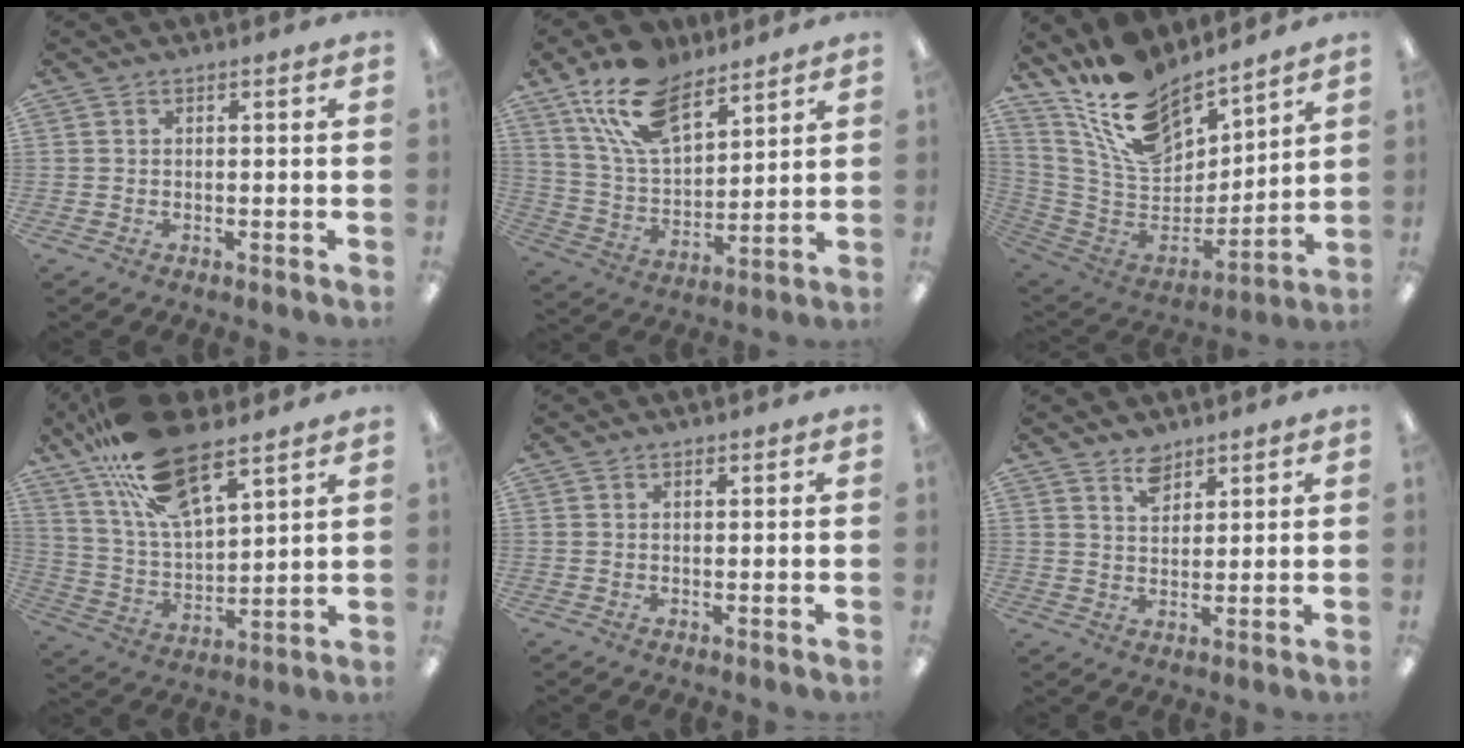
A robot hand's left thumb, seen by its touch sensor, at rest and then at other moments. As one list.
[{"total": 17.8, "force": [12.2, 8.6, 9.7], "torque": [-0.188, -0.048, 0.223]}, {"total": 18.2, "force": [14.6, 7.7, 7.8], "torque": [-0.175, -0.094, 0.268]}, {"total": 20.6, "force": [14.2, 7.6, 12.8], "torque": [-0.241, -0.062, 0.252]}, {"total": 0.8, "force": [0.6, 0.4, 0.2], "torque": [-0.005, 0.001, 0.011]}, {"total": 4.9, "force": [3.9, 2.6, 1.4], "torque": [-0.014, -0.020, 0.071]}]